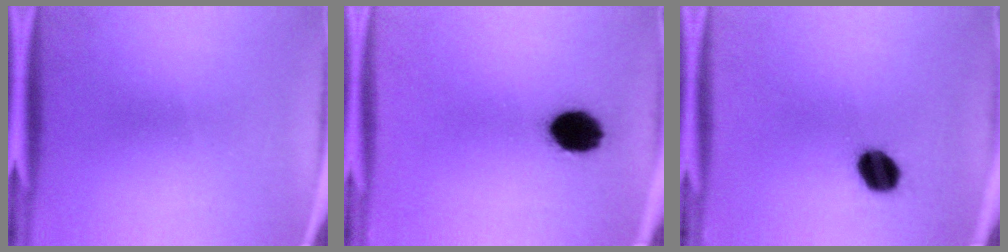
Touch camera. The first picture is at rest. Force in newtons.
{"total": 10.0}
{"total": 7.6}